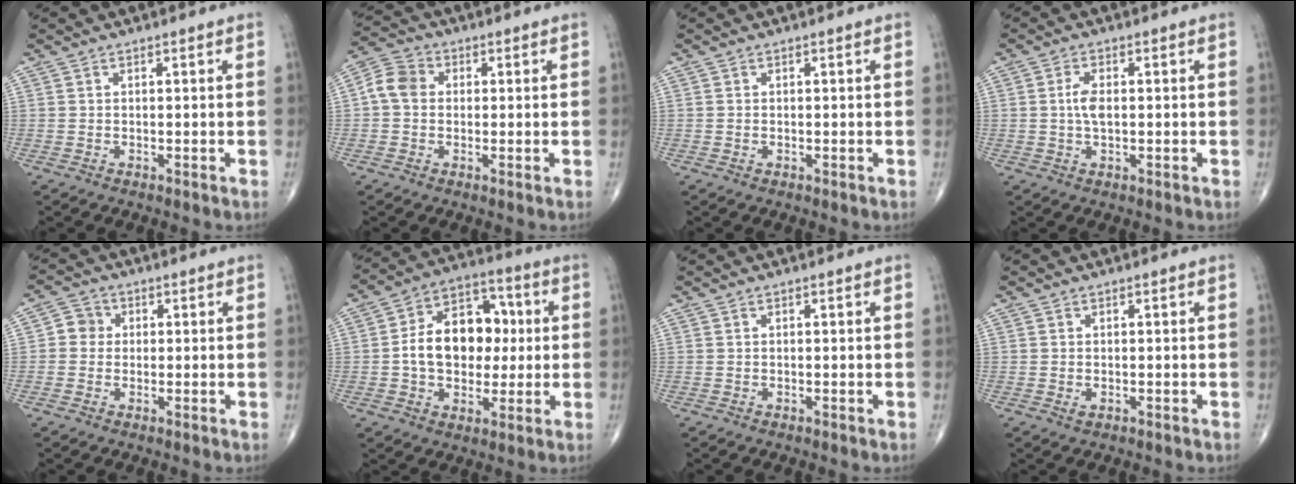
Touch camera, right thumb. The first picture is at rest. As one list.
[{"total": 5.8, "force": [0.3, 4.8, 3.3], "torque": [-0.055, 0.018, -0.005]}, {"total": 0.6, "force": [-0.1, 0.4, 0.4], "torque": [-0.009, 0.003, 0.002]}, {"total": 3.4, "force": [0.2, 1.6, 3.0], "torque": [-0.061, 0.002, 0.001]}, {"total": 3.7, "force": [0.2, 3.5, 1.2], "torque": [0.000, 0.008, -0.006]}, {"total": 15.7, "force": [0.5, 11.0, 11.2], "torque": [-0.139, 0.030, 0.005]}, {"total": 0.0}, {"total": 0.9, "force": [-0.1, 0.6, 0.7], "torque": [-0.013, 0.002, 0.000]}]